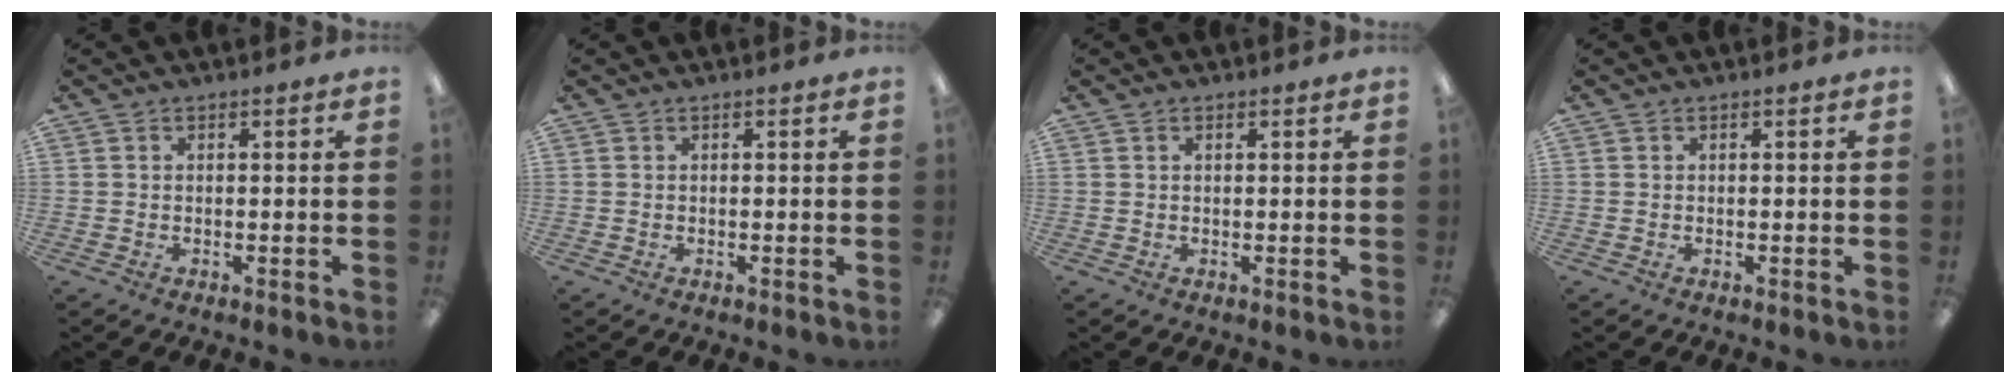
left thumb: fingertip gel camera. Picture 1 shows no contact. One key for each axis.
{"total": 0.0}
{"total": 0.7, "fx": 0.4, "fy": 0.3, "fz": 0.4, "tx": -0.001, "ty": -0.001, "tz": 0.006}
{"total": 0.0}